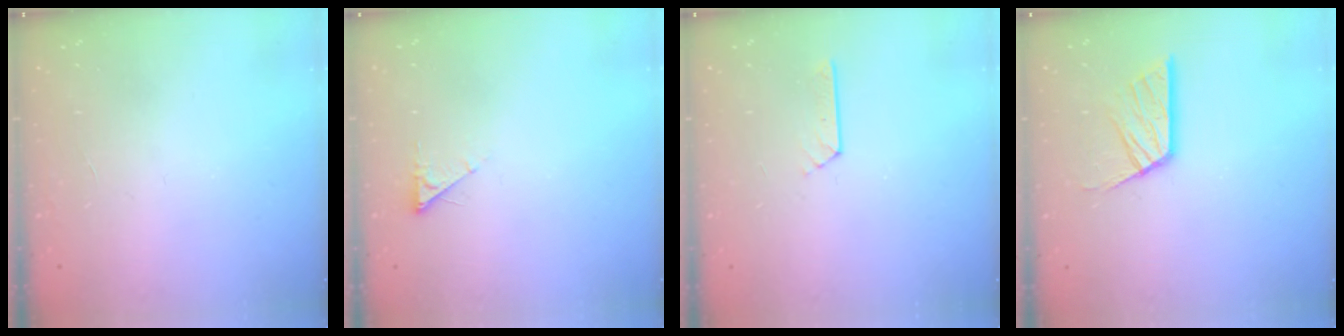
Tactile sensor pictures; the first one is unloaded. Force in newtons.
{"total": 2.6, "press": 2.6, "slide": 0.4}
{"total": 2.6, "press": 2.6, "slide": 0.3}
{"total": 11.6, "press": 11.5, "slide": 0.8}